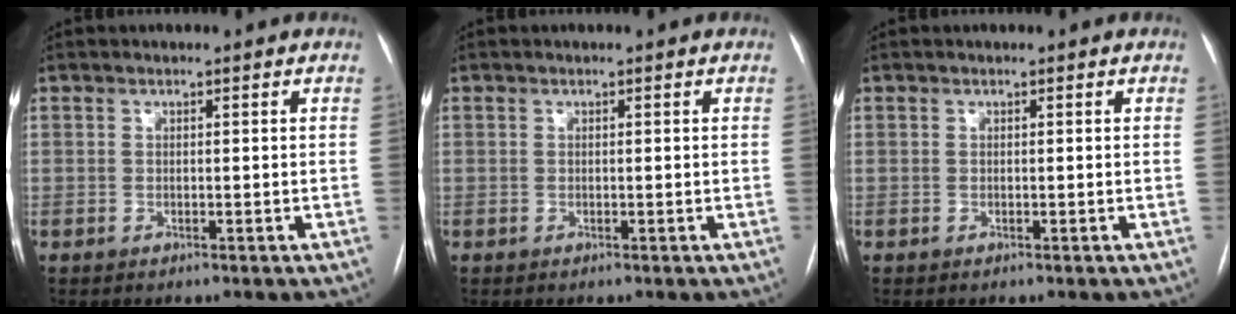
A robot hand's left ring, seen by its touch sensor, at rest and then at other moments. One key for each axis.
{"total": 0.0}
{"total": 0.0}